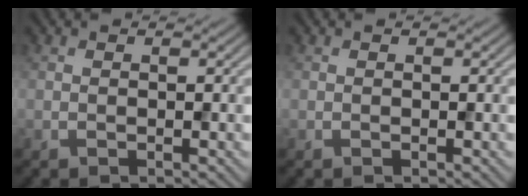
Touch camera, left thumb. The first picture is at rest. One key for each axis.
{"total": 0.0}